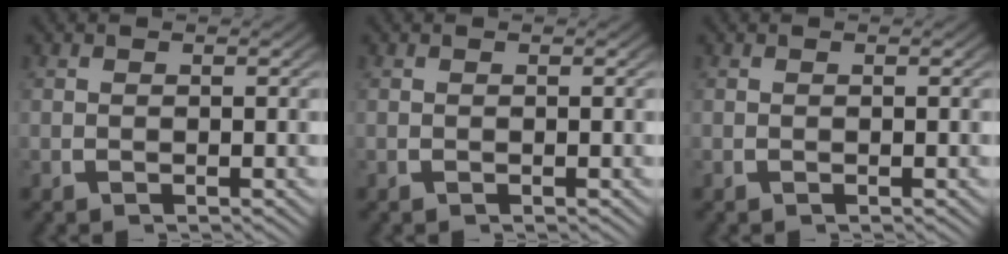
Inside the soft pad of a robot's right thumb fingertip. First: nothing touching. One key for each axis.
{"total": 0.0}
{"total": 0.0}